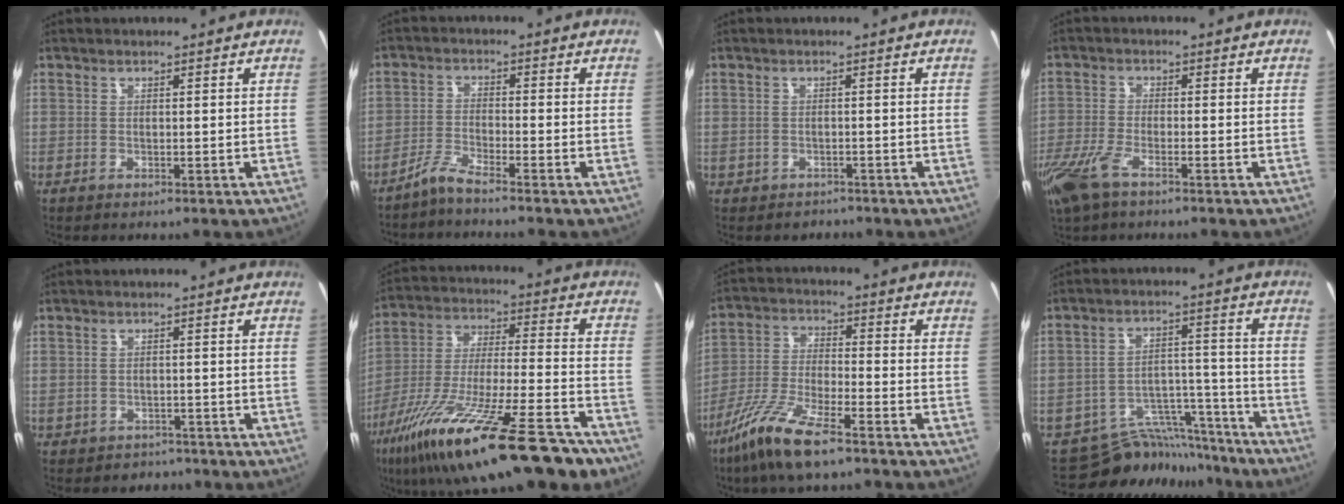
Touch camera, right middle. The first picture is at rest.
{"total": 3.3, "force": [-3.0, -0.8, 1.2], "torque": [-0.041, -0.001, -0.063]}
{"total": 1.6, "force": [-1.2, 1.0, -0.2], "torque": [-0.003, 0.000, -0.015]}
{"total": 8.2, "force": [-5.2, 2.7, 5.7], "torque": [-0.142, -0.022, -0.107]}
{"total": 2.8, "force": [-2.1, 1.8, -0.1], "torque": [-0.008, -0.002, -0.027]}
{"total": 26.1, "force": [-17.7, 5.0, 18.5], "torque": [-0.337, -0.070, -0.286]}
{"total": 11.1, "force": [-7.9, 1.5, 7.6], "torque": [-0.163, -0.019, -0.153]}
{"total": 12.3, "force": [-11.5, 4.2, 1.3], "torque": [-0.023, 0.040, -0.168]}